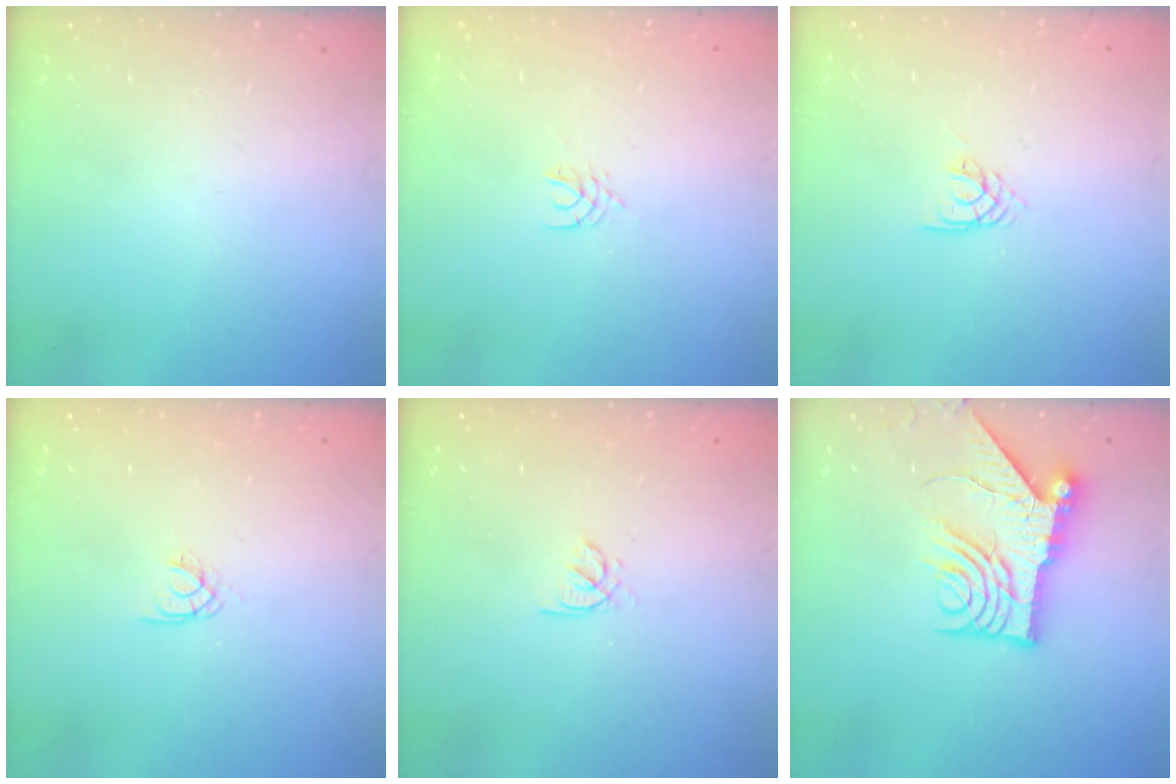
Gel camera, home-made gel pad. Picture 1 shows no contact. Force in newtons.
{"total": 2.5, "press": 2.5, "slide": 0.3}
{"total": 2.1, "press": 2.1, "slide": 0.2}
{"total": 2.0, "press": 2.0, "slide": 0.2}
{"total": 1.7, "press": 1.6, "slide": 0.4}
{"total": 13.7, "press": 13.6, "slide": 1.5}